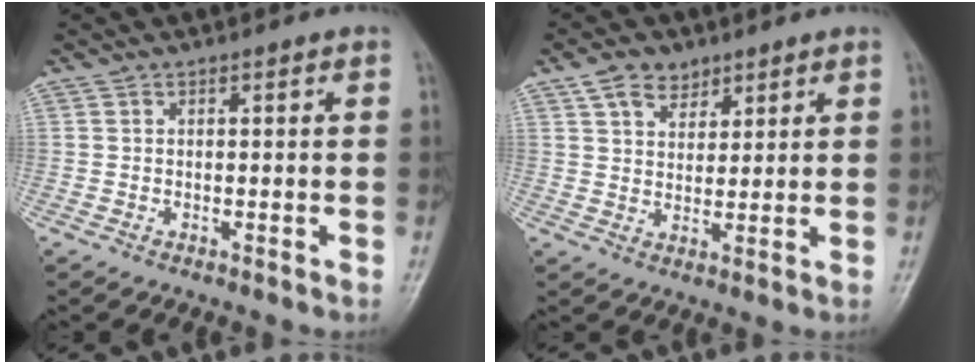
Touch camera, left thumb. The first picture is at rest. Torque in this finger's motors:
{"motor_torque": [0.81, 0.58, 0.61, -0.60, 0.14]}